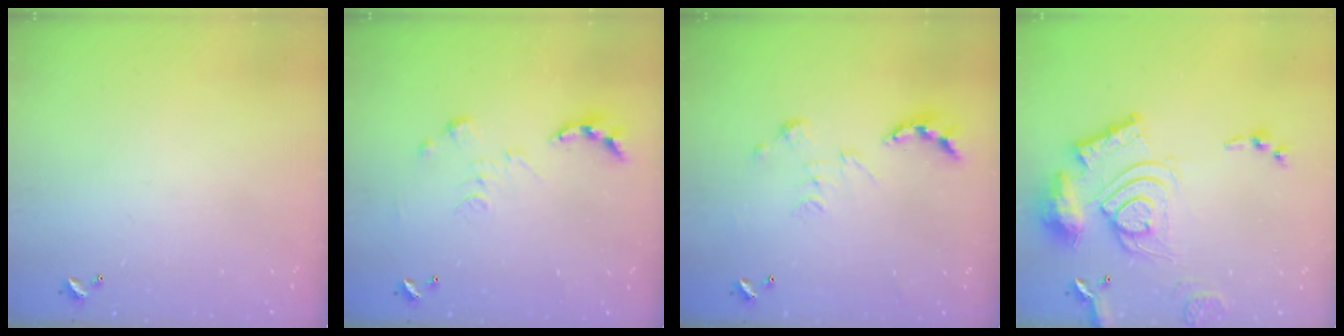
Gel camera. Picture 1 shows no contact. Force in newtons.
{"total": 0.0}
{"total": 0.8, "press": 0.8, "slide": 0.3}
{"total": 20.1, "press": 20.0, "slide": 1.9}